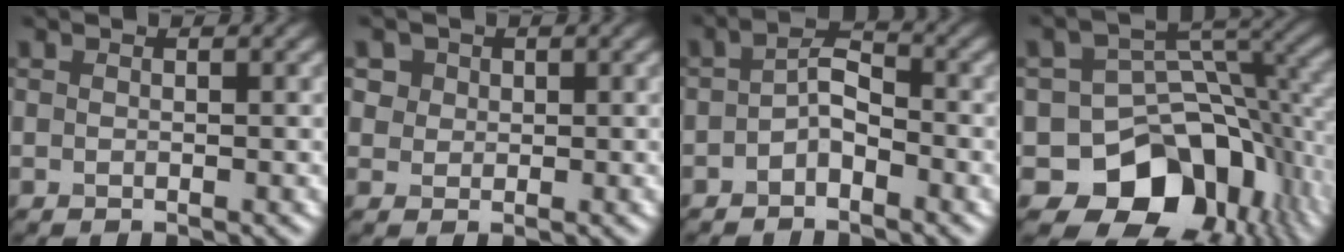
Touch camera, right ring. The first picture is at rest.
{"total": 3.2, "force": [1.8, 2.4, 1.3], "torque": [-0.037, 0.001, 0.034]}
{"total": 2.4, "force": [-1.2, 1.1, 1.7], "torque": [-0.031, 0.010, -0.027]}
{"total": 12.9, "force": [-6.4, 9.0, 6.7], "torque": [-0.094, -0.013, -0.102]}